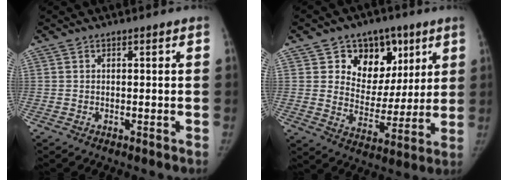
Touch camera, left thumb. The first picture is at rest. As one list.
[{"total": 13.6, "force": [6.3, 10.5, 5.9], "torque": [-0.034, -0.019, 0.101]}]